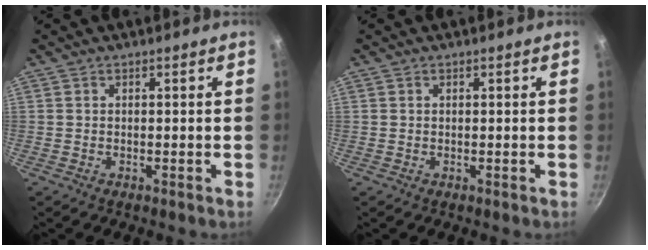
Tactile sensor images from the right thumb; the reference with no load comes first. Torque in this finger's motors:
{"motor_torque": [-0.12, 0.07, -0.25, 0.27, 0.03]}